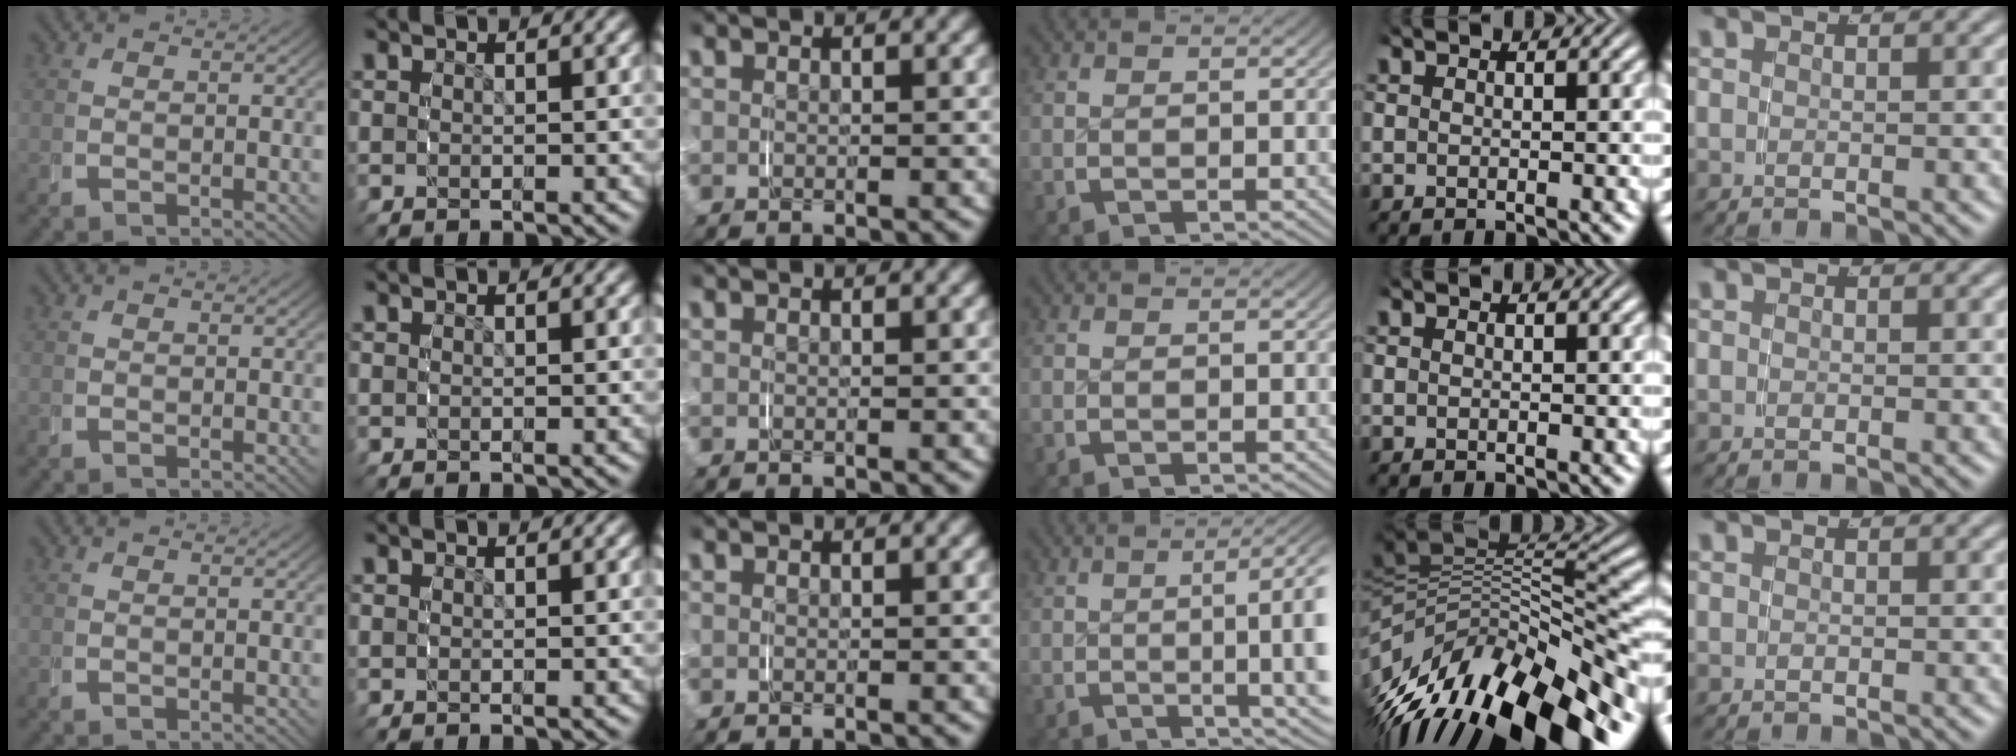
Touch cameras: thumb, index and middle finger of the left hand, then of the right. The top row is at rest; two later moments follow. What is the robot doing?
{"motion": "grasp_and_lifting", "object": "keyboard"}